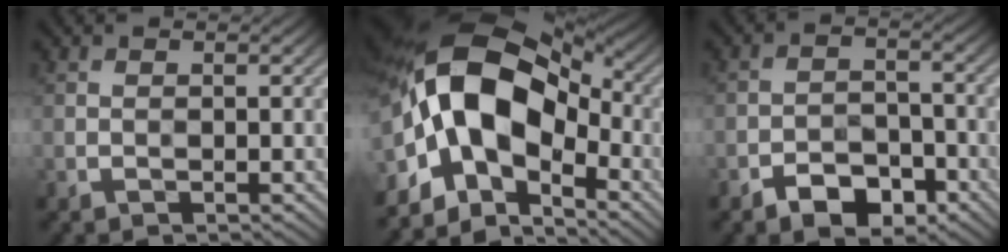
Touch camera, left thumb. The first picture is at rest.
{"total": 16.9, "force": [-2.3, 10.0, 13.4], "torque": [-0.257, 0.009, -0.051]}
{"total": 5.1, "force": [-3.6, 2.7, 2.5], "torque": [-0.038, 0.002, -0.065]}